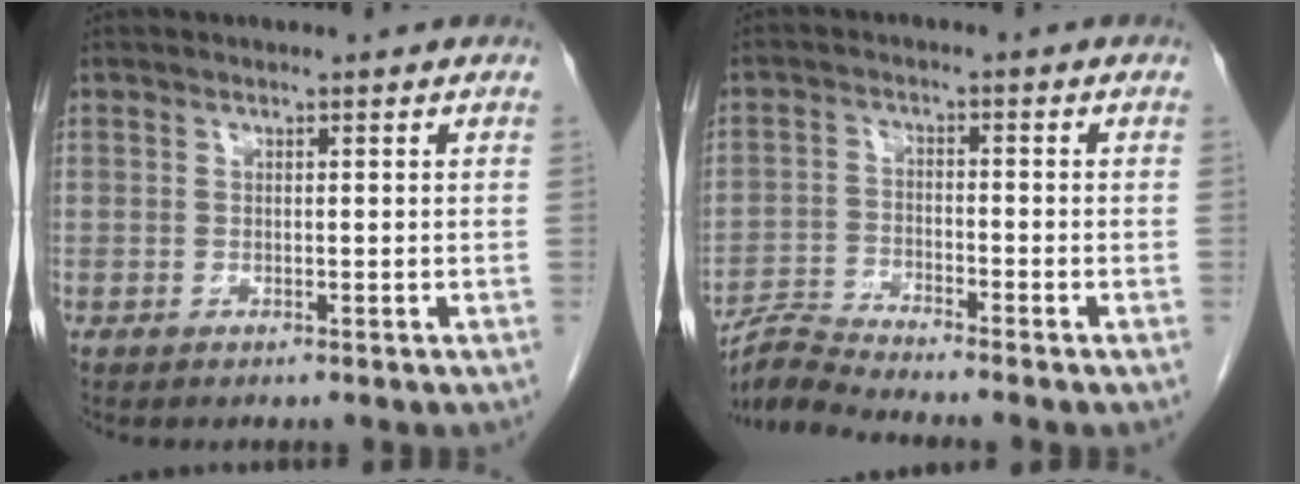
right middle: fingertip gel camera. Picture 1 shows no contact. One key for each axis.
{"total": 5.4, "fx": -5.1, "fy": -1.7, "fz": 0.2, "tx": -0.015, "ty": -0.014, "tz": -0.098}